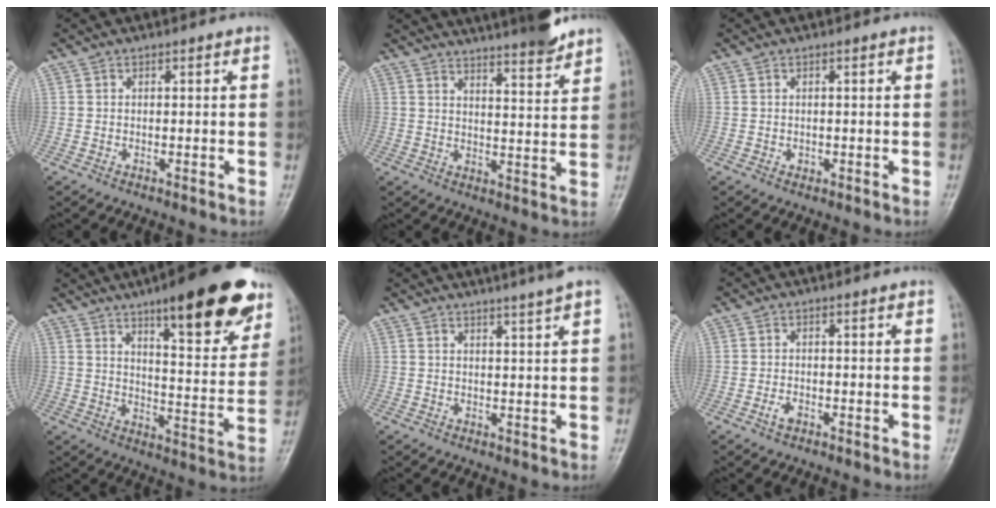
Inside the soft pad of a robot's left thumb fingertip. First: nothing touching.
{"total": 14.3, "force": [12.5, 2.0, 6.7], "torque": [-0.081, -0.059, 0.171]}
{"total": 0.6, "force": [-0.2, 0.5, 0.2], "torque": [0.003, 0.001, -0.001]}
{"total": 21.3, "force": [13.3, 6.0, 15.6], "torque": [-0.172, -0.056, 0.190]}
{"total": 5.8, "force": [4.6, -0.5, 3.5], "torque": [-0.050, -0.004, 0.061]}
{"total": 1.6, "force": [-1.0, 0.8, 0.9], "torque": [-0.017, 0.004, -0.016]}